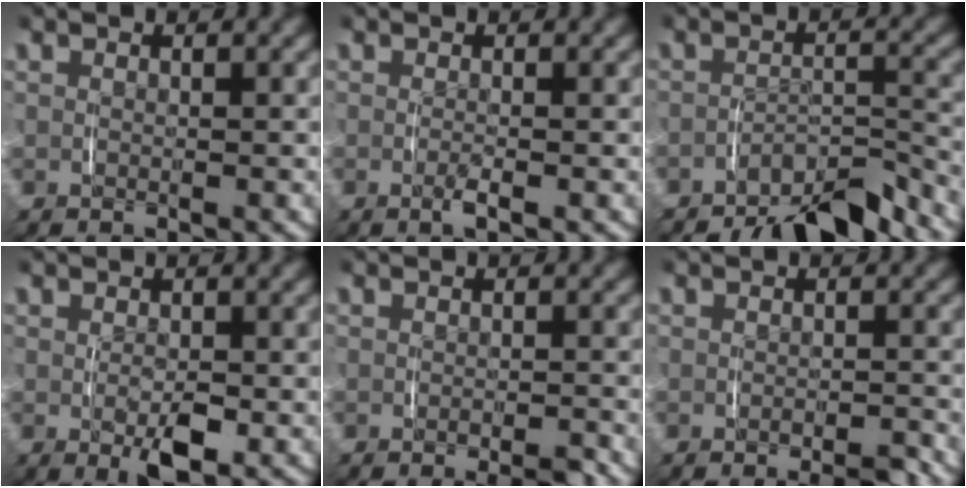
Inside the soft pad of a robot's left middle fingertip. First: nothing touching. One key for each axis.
{"total": 1.1, "fx": -0.5, "fy": 0.2, "fz": 1.0, "tx": -0.023, "ty": -0.003, "tz": -0.007}
{"total": 5.2, "fx": -4.8, "fy": 0.8, "fz": 1.8, "tx": -0.015, "ty": 0.002, "tz": -0.086}
{"total": 2.7, "fx": -0.7, "fy": 1.1, "fz": 2.4, "tx": -0.040, "ty": -0.014, "tz": -0.007}
{"total": 1.6, "fx": -1.2, "fy": 0.2, "fz": 0.9, "tx": -0.012, "ty": 0.002, "tz": -0.023}
{"total": 1.8, "fx": -1.6, "fy": 0.2, "fz": 0.9, "tx": -0.011, "ty": 0.002, "tz": -0.029}